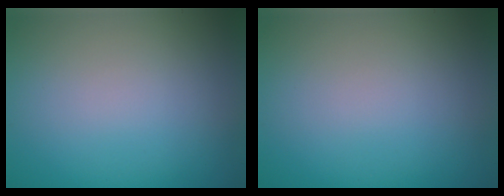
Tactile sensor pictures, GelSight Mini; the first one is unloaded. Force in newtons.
{"total": 0.0}